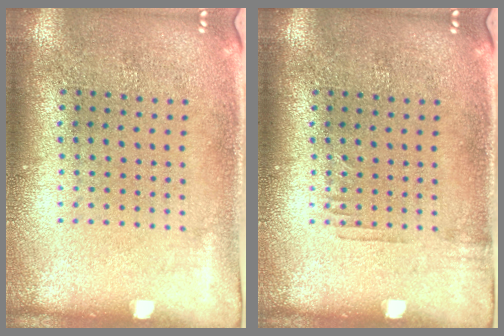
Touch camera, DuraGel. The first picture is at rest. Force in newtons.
{"total": 0.6, "press": 0.6, "slide": 0.2}